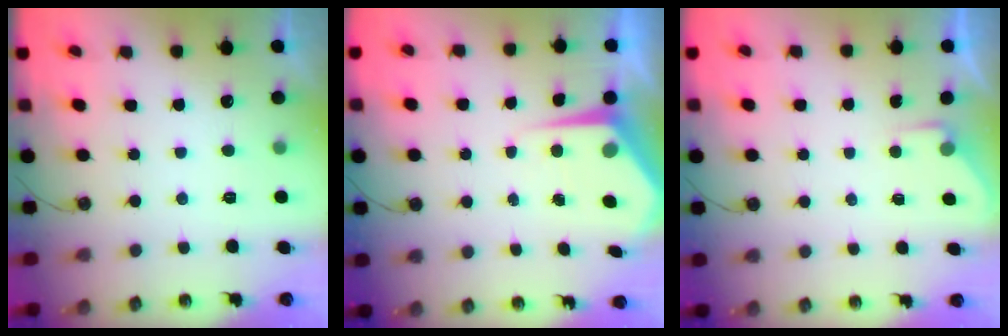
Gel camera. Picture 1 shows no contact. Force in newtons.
{"total": 5.7, "press": 5.7, "slide": 0.4}
{"total": 2.4, "press": 2.4, "slide": 0.4}